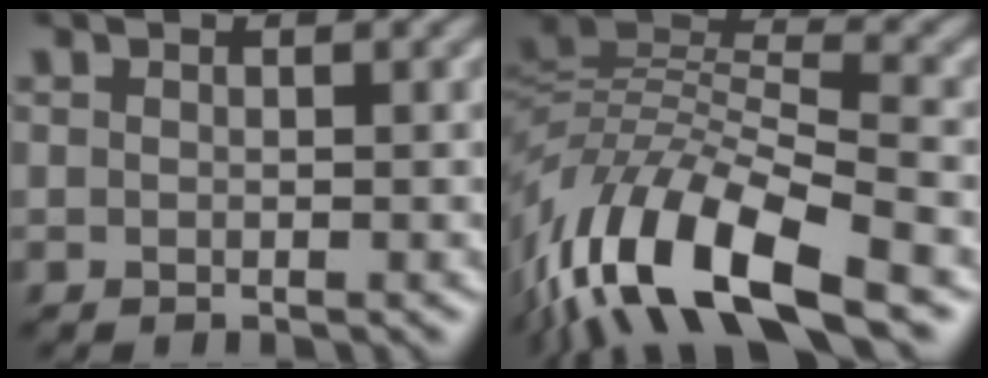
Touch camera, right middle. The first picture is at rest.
{"total": 13.1, "force": [-7.0, 4.9, 10.0], "torque": [-0.195, 0.005, -0.137]}